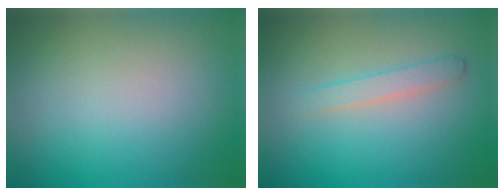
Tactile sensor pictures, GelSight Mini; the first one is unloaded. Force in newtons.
{"total": 1.8, "press": 1.8, "slide": 0.1}